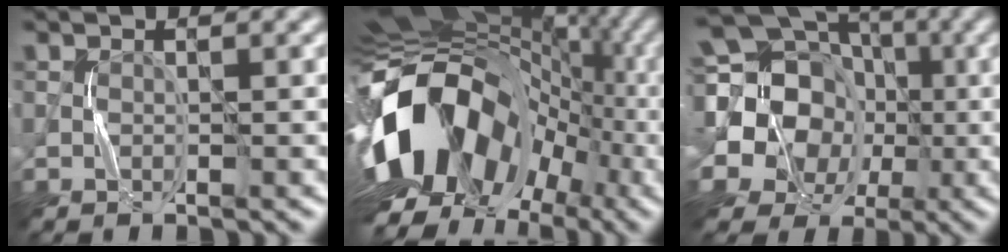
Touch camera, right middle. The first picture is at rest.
{"total": 15.8, "force": [-3.8, 10.9, 10.8], "torque": [-0.202, -0.007, -0.071]}
{"total": 17.0, "force": [1.6, 15.1, 7.6], "torque": [-0.180, 0.028, -0.013]}